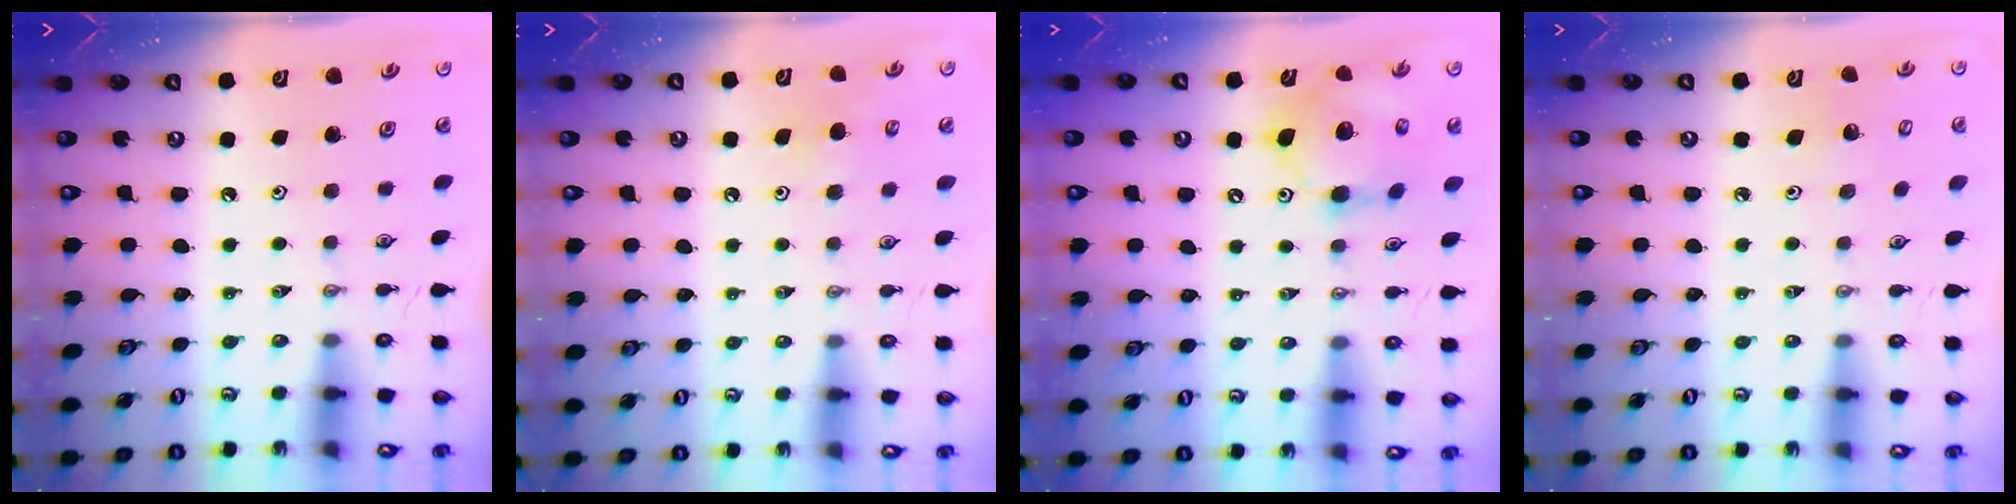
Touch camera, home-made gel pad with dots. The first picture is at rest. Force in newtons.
{"total": 5.1, "press": 5.1, "slide": 0.5}
{"total": 13.5, "press": 13.3, "slide": 2.4}
{"total": 4.6, "press": 4.5, "slide": 0.3}